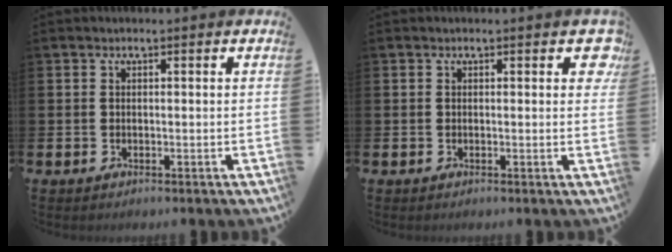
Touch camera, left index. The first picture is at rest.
{"total": 1.6, "force": [0.6, 0.7, 1.3], "torque": [-0.016, 0.004, 0.006]}